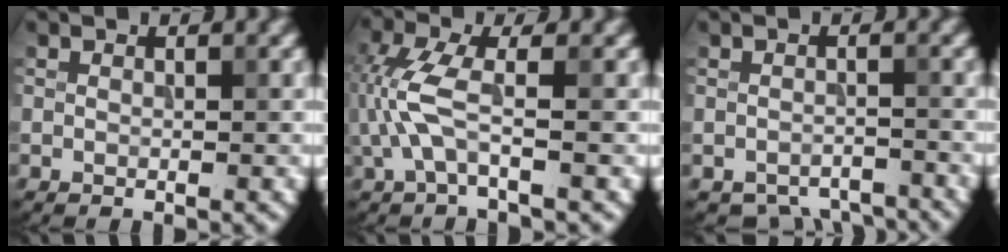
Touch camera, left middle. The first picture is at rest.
{"total": 4.0, "force": [-0.7, 1.1, 3.7], "torque": [-0.101, 0.006, -0.021]}
{"total": 3.9, "force": [-3.6, 1.3, 0.7], "torque": [-0.008, -0.013, -0.049]}